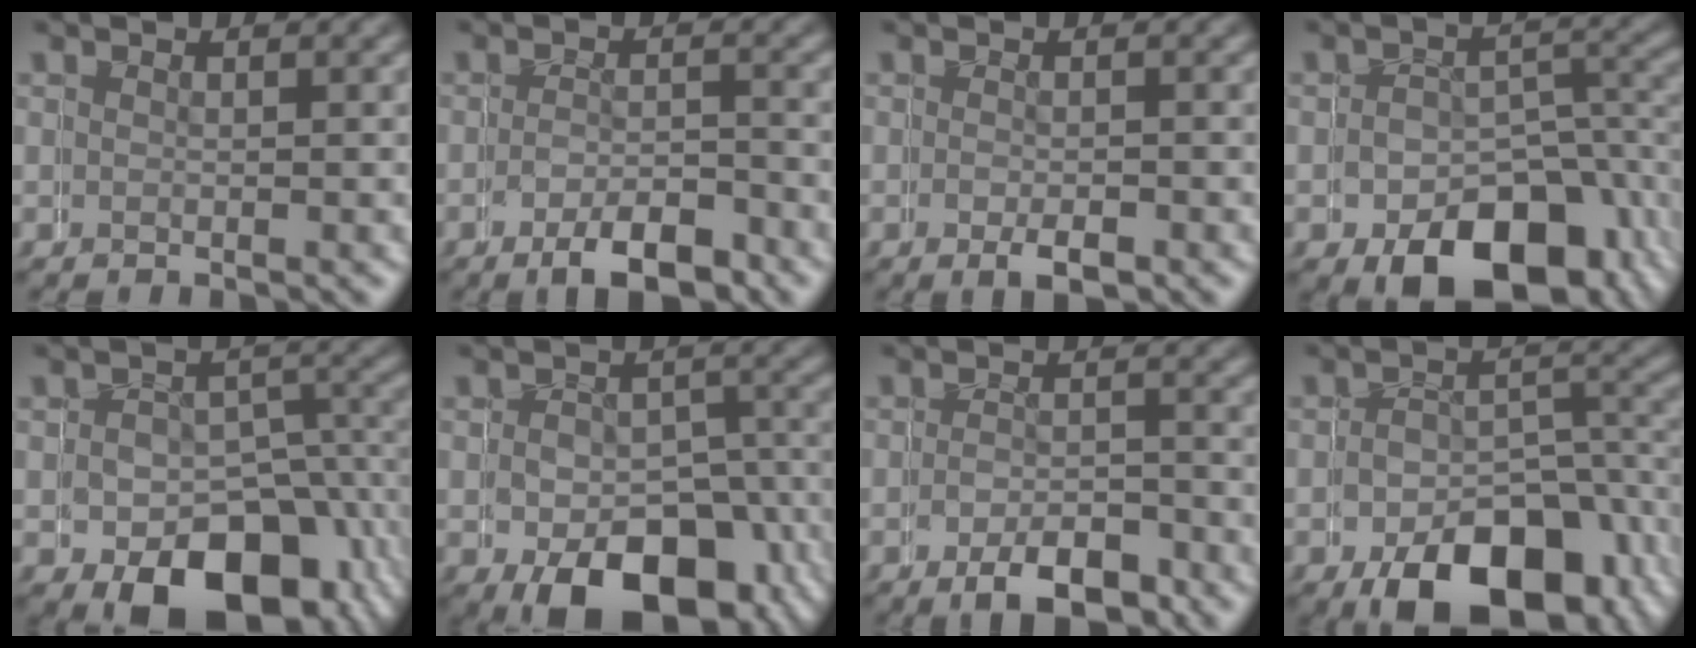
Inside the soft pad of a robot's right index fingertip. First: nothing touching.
{"total": 4.2, "force": [-3.1, 1.8, 2.1], "torque": [-0.022, -0.008, -0.057]}
{"total": 2.0, "force": [-0.9, 0.8, 1.6], "torque": [-0.017, -0.001, -0.015]}
{"total": 8.7, "force": [-4.0, 5.9, 5.0], "torque": [-0.071, -0.023, -0.051]}
{"total": 9.5, "force": [-3.7, 6.7, 5.7], "torque": [-0.083, -0.039, -0.039]}
{"total": 9.3, "force": [-3.9, 6.3, 5.6], "torque": [-0.091, -0.043, -0.040]}
{"total": 4.7, "force": [-3.4, 2.3, 2.4], "torque": [-0.023, -0.010, -0.060]}
{"total": 9.8, "force": [-4.8, 6.2, 5.8], "torque": [-0.078, -0.019, -0.072]}